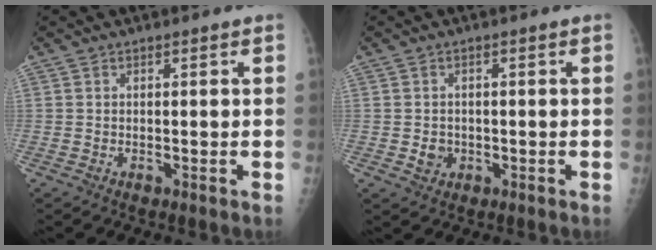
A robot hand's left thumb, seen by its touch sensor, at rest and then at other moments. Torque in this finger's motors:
{"motor_torque": [-0.44, 0.30, 0.02, 0.01, 0.00]}